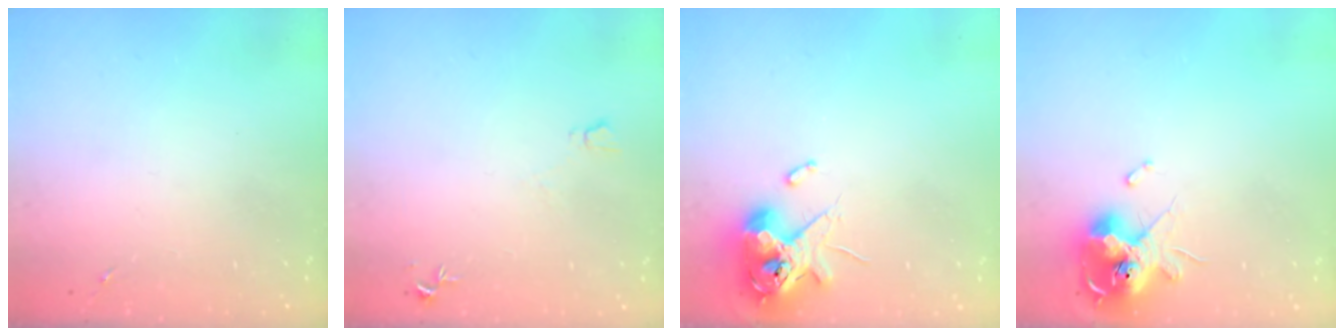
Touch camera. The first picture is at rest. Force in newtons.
{"total": 4.9, "press": 4.9, "slide": 0.6}
{"total": 12.6, "press": 12.5, "slide": 2.0}
{"total": 13.9, "press": 13.8, "slide": 1.9}